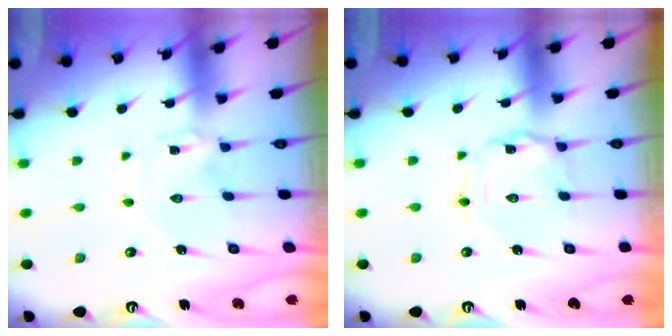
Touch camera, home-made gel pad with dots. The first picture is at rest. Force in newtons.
{"total": 1.2, "press": 1.1, "slide": 0.2}